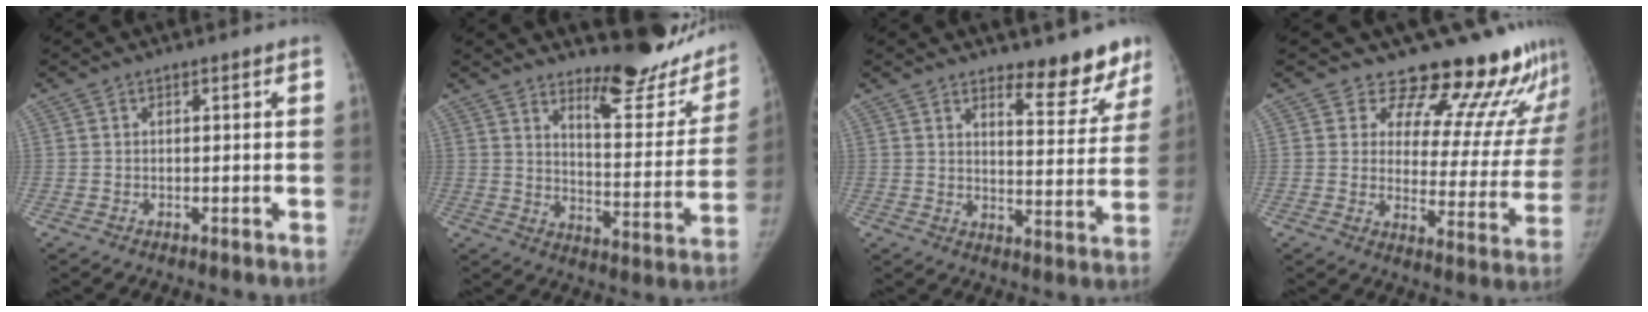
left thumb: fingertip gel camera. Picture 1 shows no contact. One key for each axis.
{"total": 18.9, "fx": 15.5, "fy": 5.9, "fz": 9.2, "tx": -0.073, "ty": -0.134, "tz": 0.203}
{"total": 9.9, "fx": 7.8, "fy": 3.2, "fz": 5.2, "tx": -0.026, "ty": -0.061, "tz": 0.107}
{"total": 18.8, "fx": 16.7, "fy": 6.7, "fz": 5.1, "tx": 0.000, "ty": -0.134, "tz": 0.200}